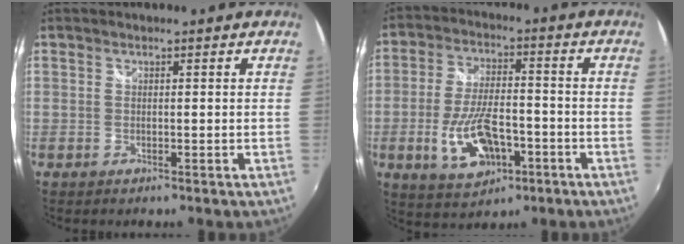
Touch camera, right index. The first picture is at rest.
{"total": 11.9, "force": [-4.2, 5.6, 9.6], "torque": [-0.199, -0.005, -0.065]}